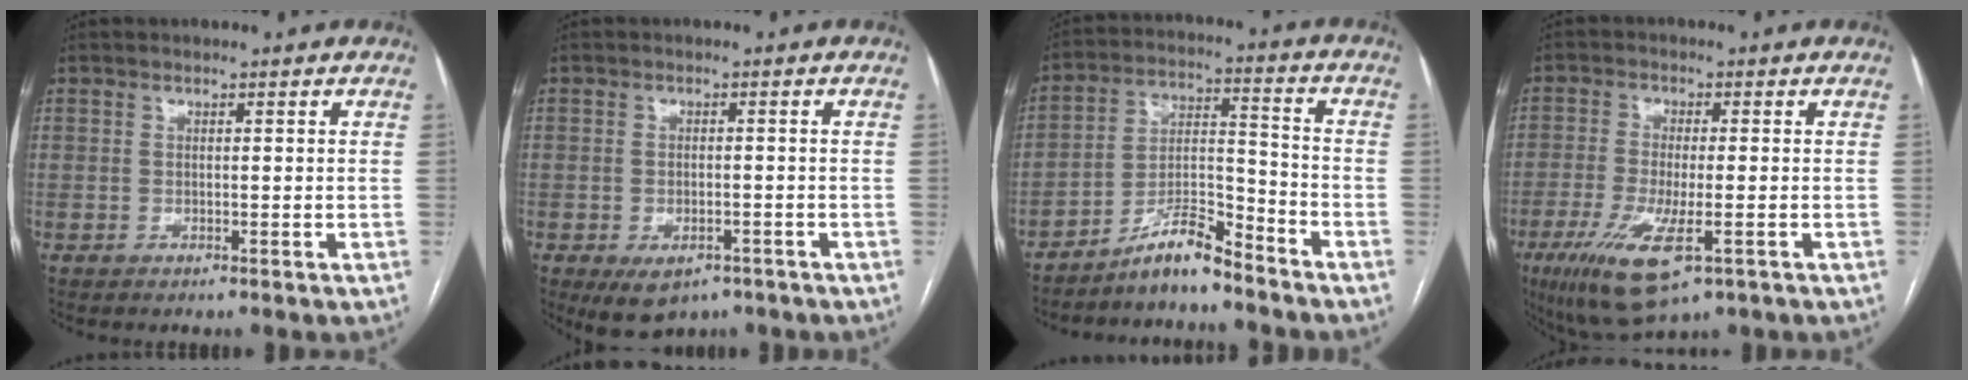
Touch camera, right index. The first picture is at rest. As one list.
[{"total": 5.3, "force": [-3.1, 3.2, 2.9], "torque": [-0.048, -0.006, -0.037]}, {"total": 7.8, "force": [-6.8, 1.2, 3.6], "torque": [-0.068, 0.018, -0.124]}, {"total": 10.4, "force": [-4.6, 2.5, 9.0], "torque": [-0.176, -0.030, -0.075]}]